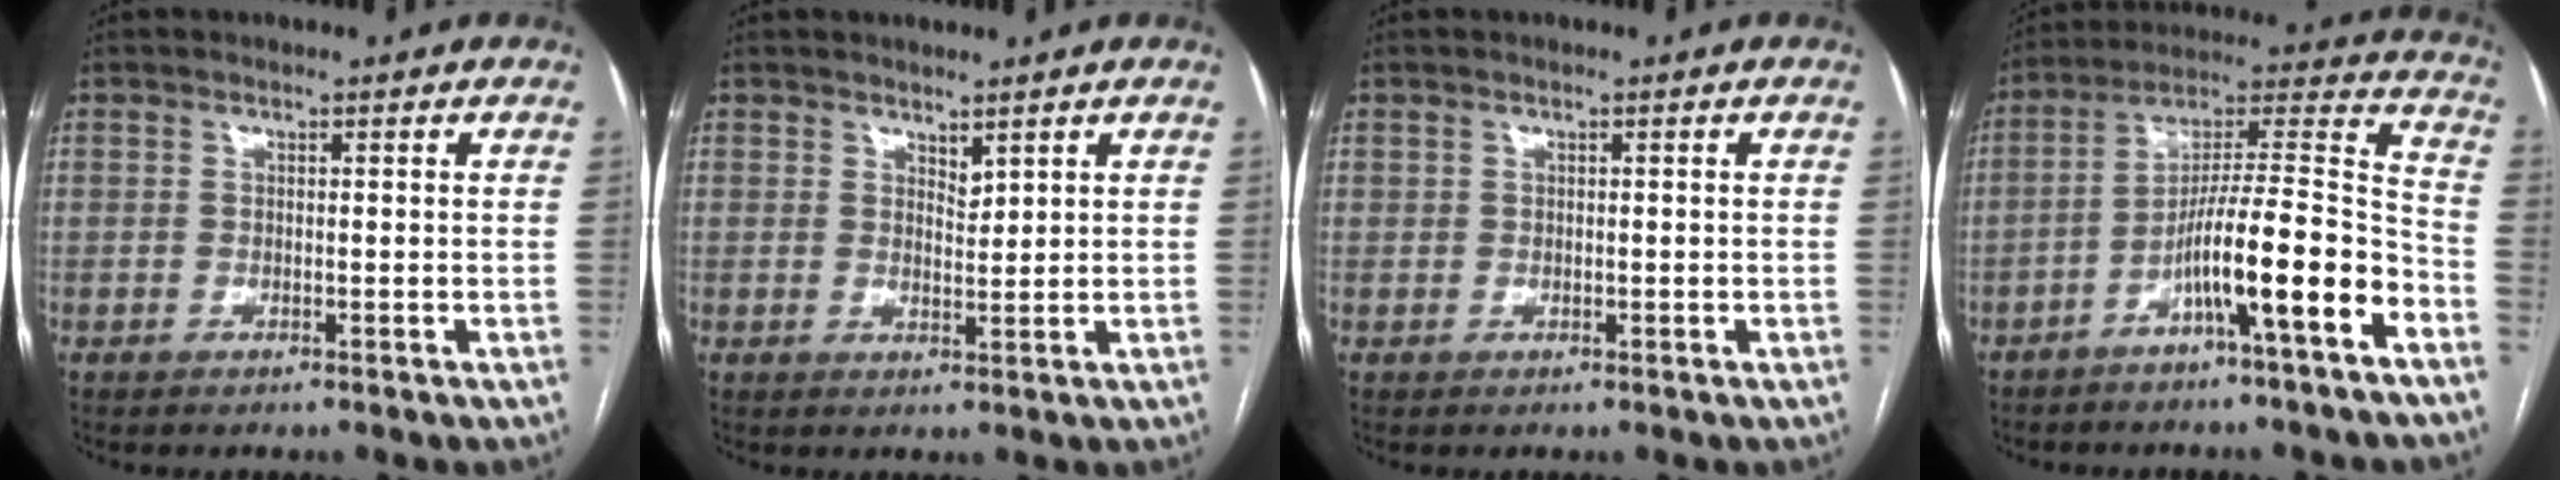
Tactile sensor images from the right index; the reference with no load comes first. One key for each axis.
{"total": 1.7, "fx": 1.4, "fy": 0.6, "fz": 0.8, "tx": -0.014, "ty": -0.006, "tz": 0.029}
{"total": 0.5, "fx": 0.2, "fy": 0.5, "fz": 0.1, "tx": 0.003, "ty": 0.002, "tz": 0.004}
{"total": 14.6, "fx": -7.2, "fy": 0.4, "fz": 12.7, "tx": -0.211, "ty": 0.016, "tz": -0.120}